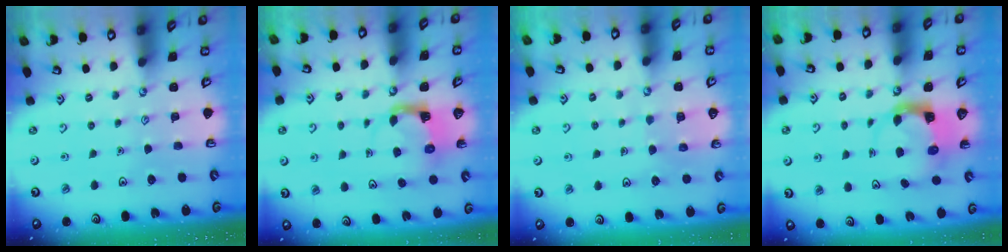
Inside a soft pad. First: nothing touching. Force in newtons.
{"total": 4.0, "press": 3.9, "slide": 0.7}
{"total": 6.4, "press": 6.3, "slide": 0.4}
{"total": 3.7, "press": 3.6, "slide": 0.5}